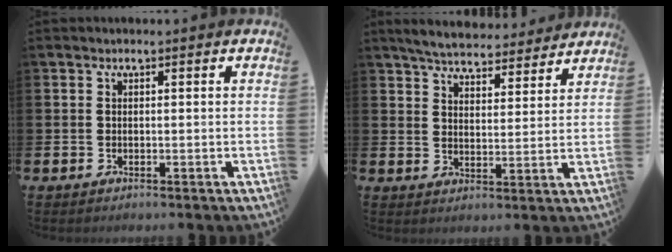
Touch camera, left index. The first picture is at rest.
{"total": 5.5, "force": [5.4, 0.9, 0.7], "torque": [-0.028, -0.037, 0.093]}